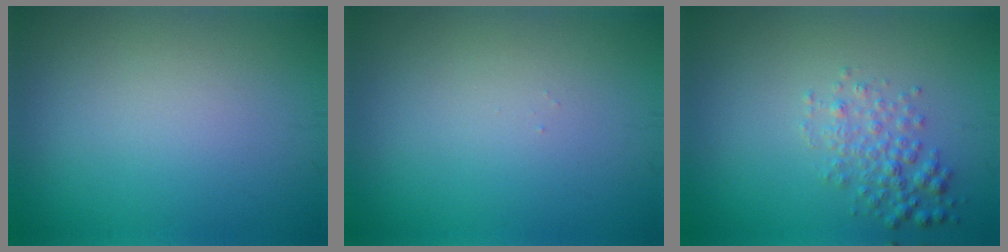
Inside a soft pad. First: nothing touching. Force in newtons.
{"total": 0.0}
{"total": 2.4, "press": 2.4, "slide": 0.1}